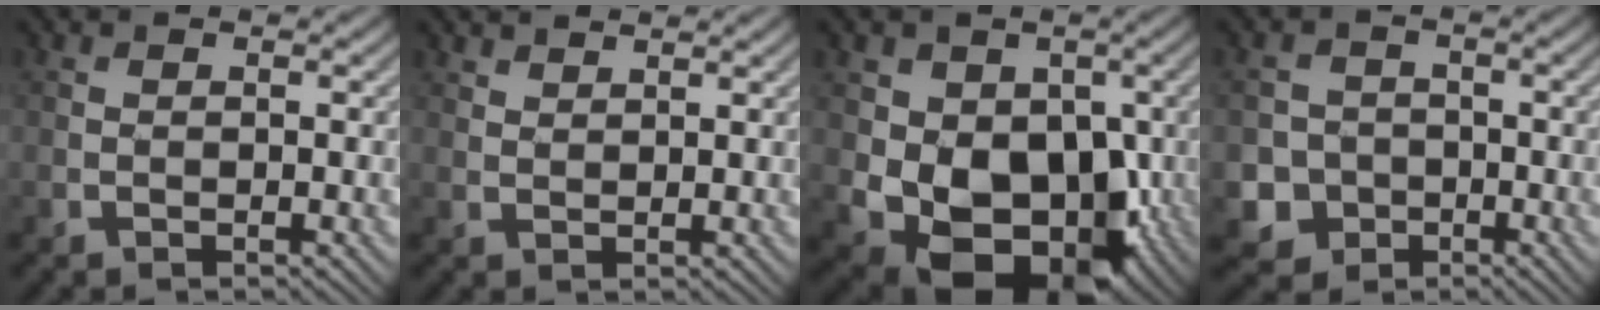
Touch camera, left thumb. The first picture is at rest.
{"total": 1.8, "force": [1.7, 0.3, 0.5], "torque": [-0.015, -0.003, 0.038]}
{"total": 13.2, "force": [-2.0, 9.7, 8.7], "torque": [-0.128, -0.027, -0.033]}
{"total": 5.4, "force": [-2.0, 4.9, 1.1], "torque": [-0.024, -0.004, -0.062]}